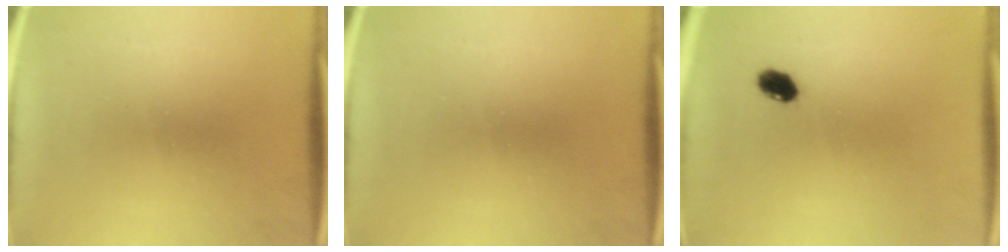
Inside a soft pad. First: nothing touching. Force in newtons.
{"total": 0.0}
{"total": 3.1}